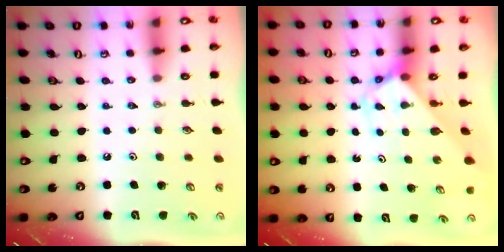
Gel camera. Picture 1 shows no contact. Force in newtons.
{"total": 2.8, "press": 2.8, "slide": 0.2}